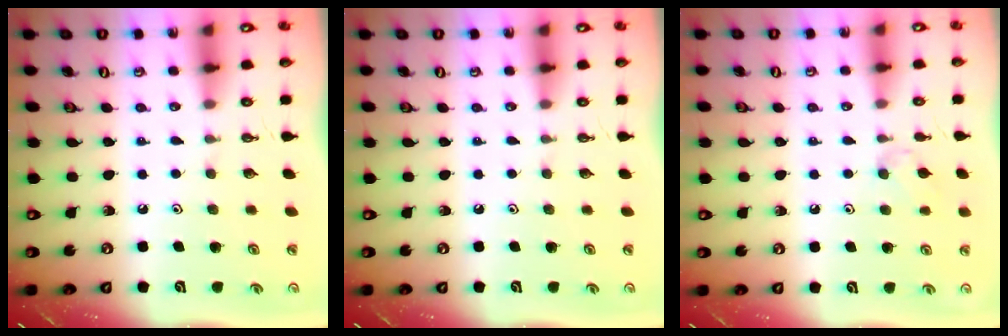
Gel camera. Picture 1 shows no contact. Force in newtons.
{"total": 0.0}
{"total": 5.0, "press": 4.9, "slide": 0.9}